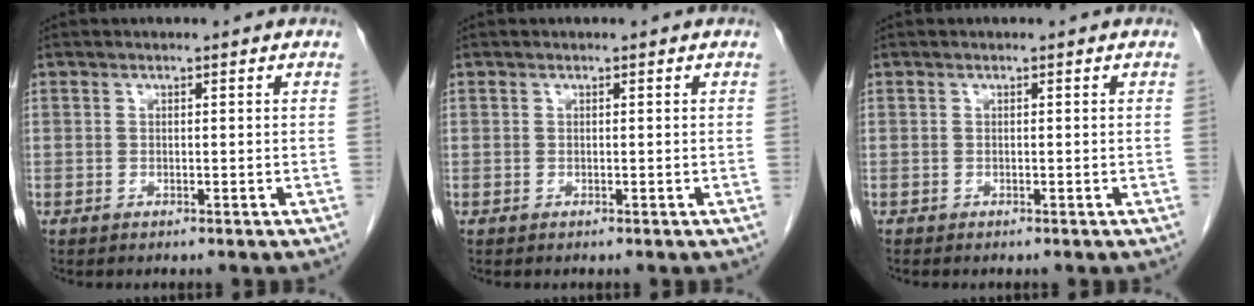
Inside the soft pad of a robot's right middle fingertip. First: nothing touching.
{"total": 0.0}
{"total": 0.0}